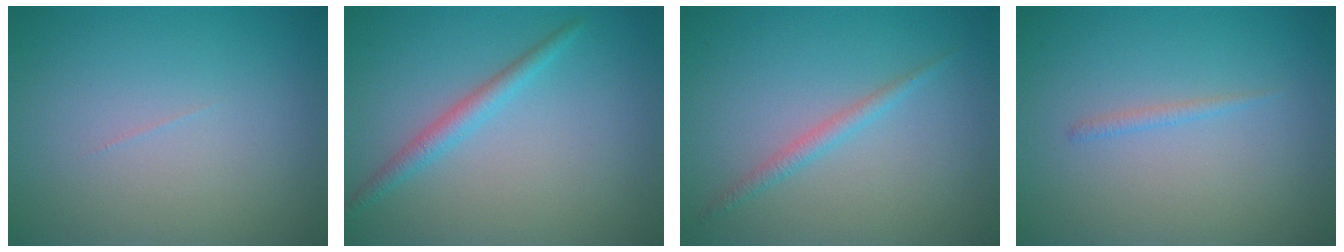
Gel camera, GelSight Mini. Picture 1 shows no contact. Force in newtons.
{"total": 2.0, "press": 1.9, "slide": 0.1}
{"total": 1.4, "press": 1.4, "slide": 0.1}
{"total": 0.7, "press": 0.7, "slide": 0.1}